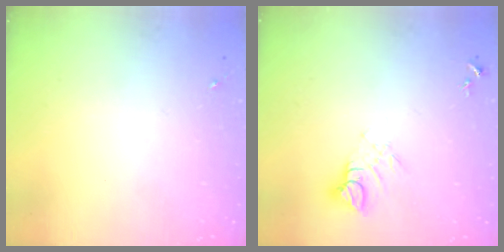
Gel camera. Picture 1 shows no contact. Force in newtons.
{"total": 6.6, "press": 6.6, "slide": 0.5}